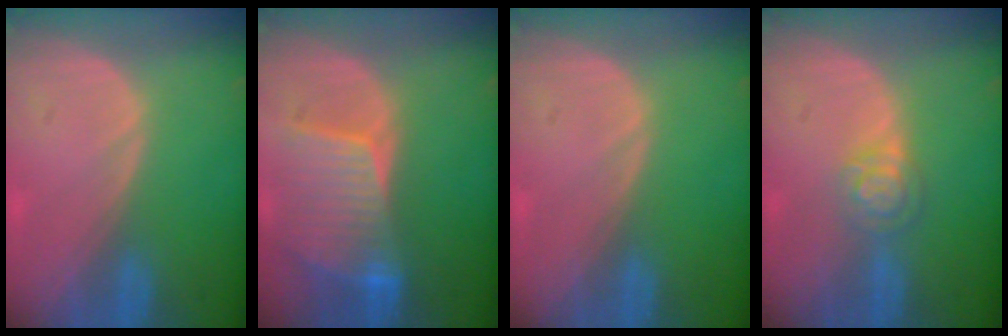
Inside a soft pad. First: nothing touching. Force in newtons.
{"total": 8.4, "press": 7.6, "slide": 3.4}
{"total": 0.0}
{"total": 4.1, "press": 3.6, "slide": 1.8}